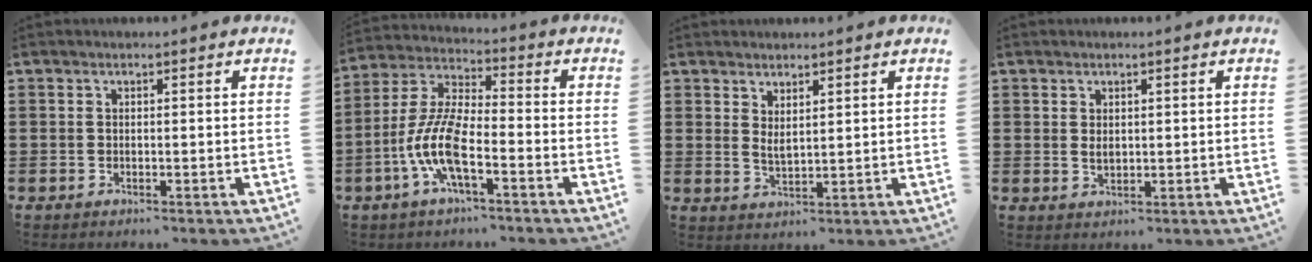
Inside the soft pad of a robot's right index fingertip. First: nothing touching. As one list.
[{"total": 9.5, "force": [-3.9, 2.7, 8.2], "torque": [-0.206, -0.014, -0.082]}, {"total": 2.1, "force": [1.6, 0.6, 1.3], "torque": [-0.028, 0.001, 0.028]}, {"total": 1.5, "force": [0.3, 0.9, 1.2], "torque": [-0.024, 0.004, 0.005]}]